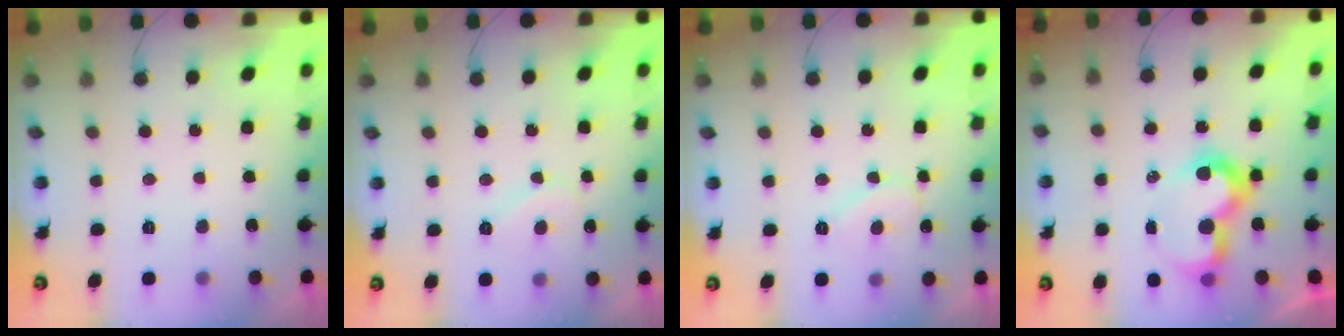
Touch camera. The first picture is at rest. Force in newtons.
{"total": 5.9, "press": 5.9, "slide": 0.6}
{"total": 8.0, "press": 8.0, "slide": 0.4}
{"total": 10.0, "press": 10.0, "slide": 1.1}